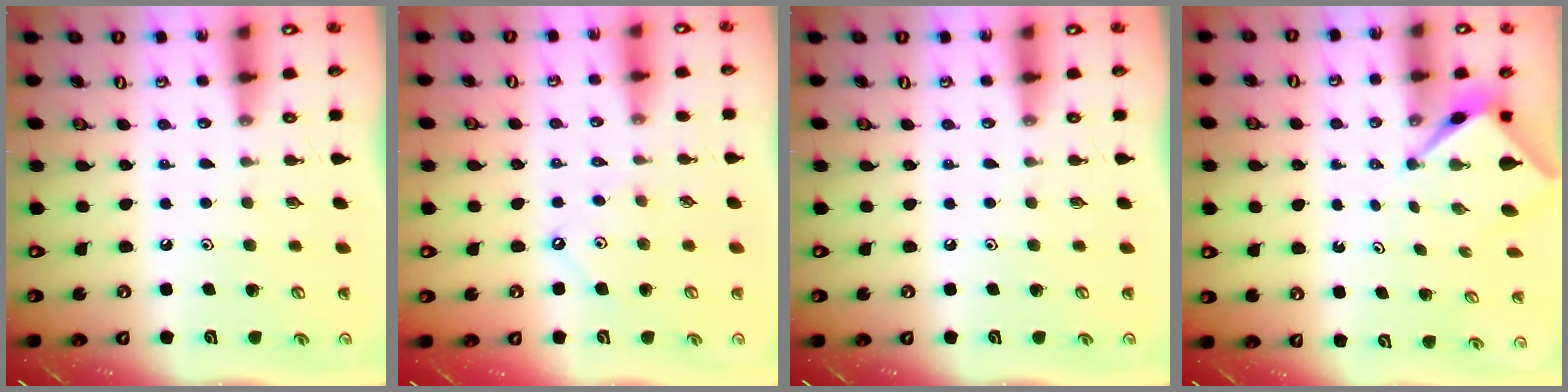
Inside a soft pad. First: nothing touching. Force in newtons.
{"total": 2.6, "press": 2.6, "slide": 0.4}
{"total": 0.0}
{"total": 2.5, "press": 2.5, "slide": 0.2}